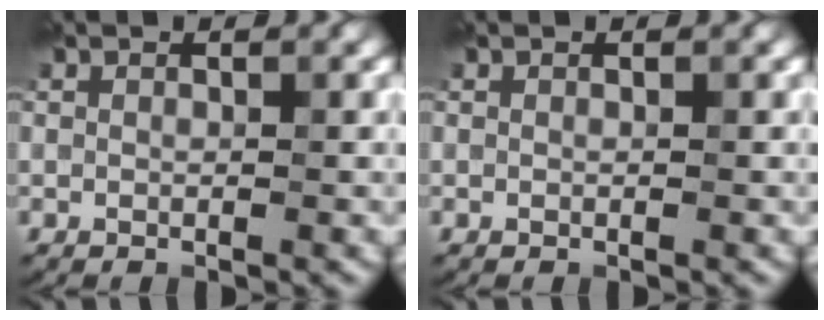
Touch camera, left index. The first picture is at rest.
{"total": 0.0}